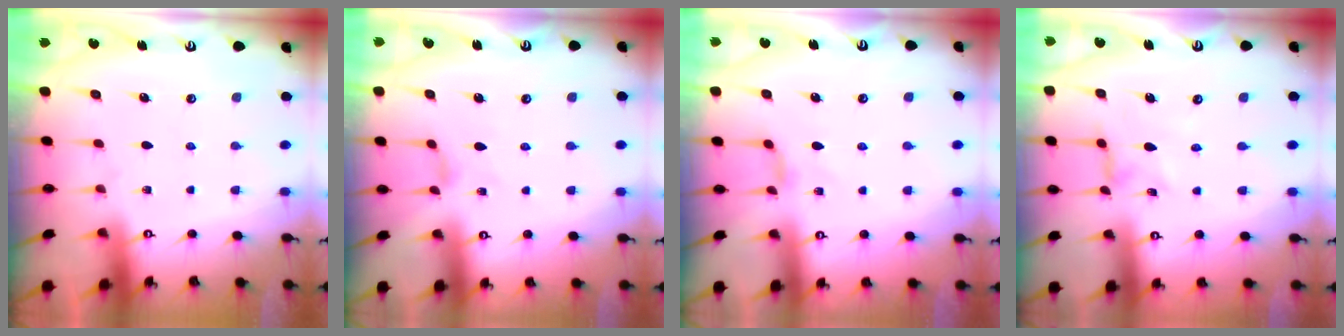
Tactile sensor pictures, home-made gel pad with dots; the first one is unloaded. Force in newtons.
{"total": 1.1, "press": 1.1, "slide": 0.2}
{"total": 2.8, "press": 2.8, "slide": 0.6}
{"total": 1.2, "press": 1.2, "slide": 0.3}